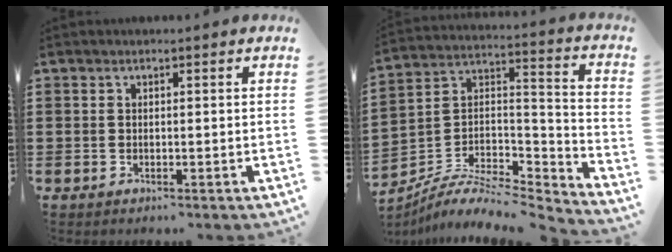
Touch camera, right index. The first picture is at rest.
{"total": 6.1, "force": [-4.6, 2.6, 3.0], "torque": [-0.069, -0.012, -0.095]}